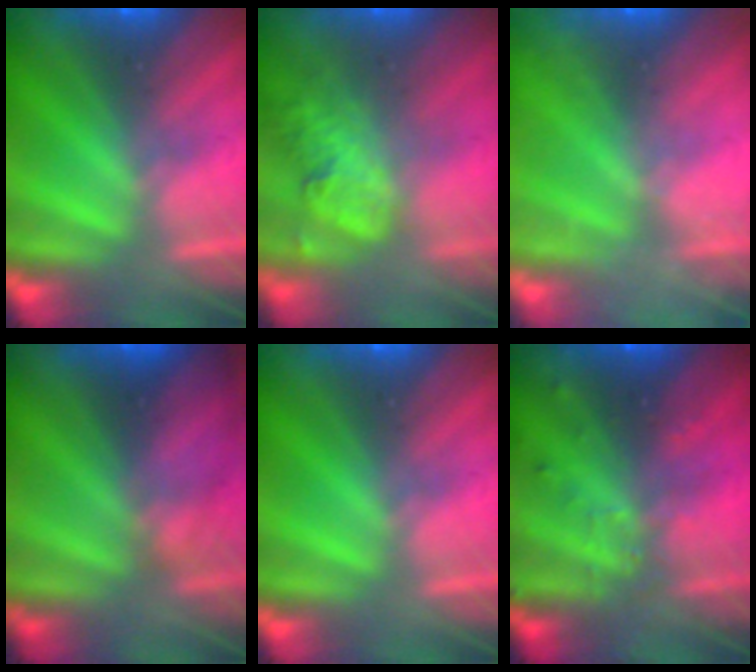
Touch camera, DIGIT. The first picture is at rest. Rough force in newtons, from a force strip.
{"total": 2.2}
{"total": 2.3}
{"total": 2.3}
{"total": 0.0}
{"total": 3.3}